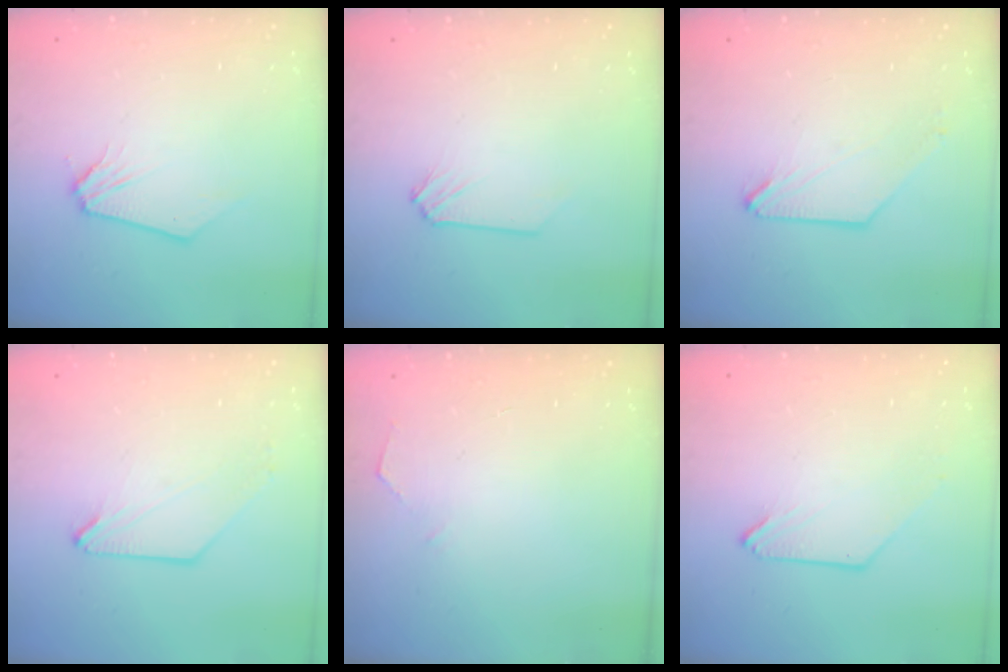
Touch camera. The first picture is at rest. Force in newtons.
{"total": 0.0}
{"total": 0.0}
{"total": 0.5, "press": 0.5, "slide": 0.0}
{"total": 2.2, "press": 2.2, "slide": 0.3}
{"total": 0.0}